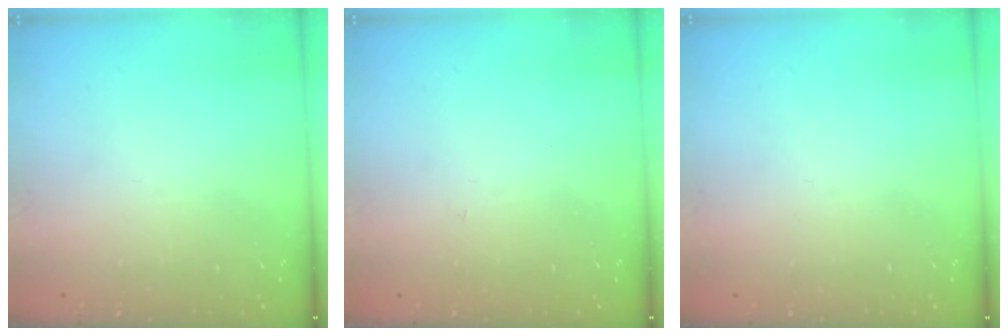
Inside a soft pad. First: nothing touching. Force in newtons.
{"total": 2.7, "press": 2.7, "slide": 0.3}
{"total": 0.0}